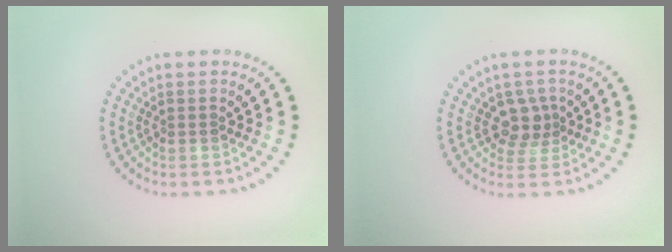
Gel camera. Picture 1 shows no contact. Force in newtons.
{"total": 2.5, "press": 1.9, "slide": 1.5}